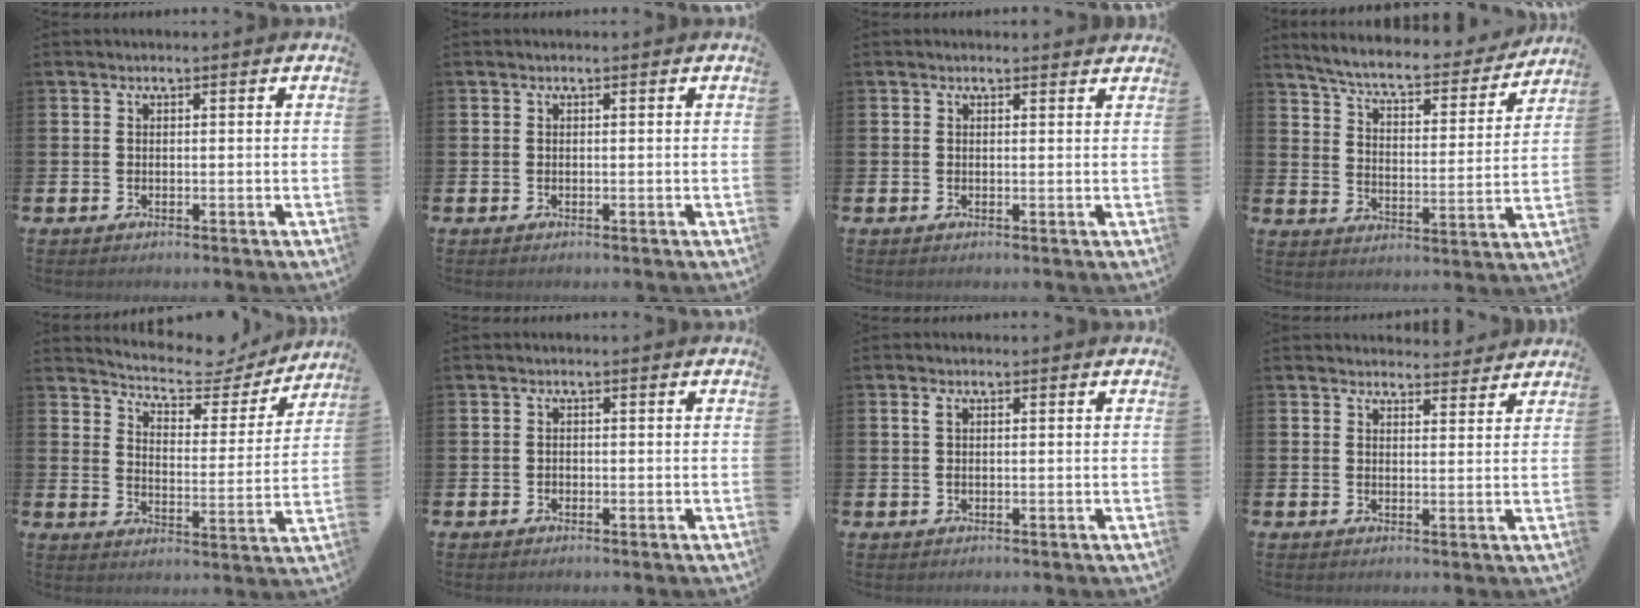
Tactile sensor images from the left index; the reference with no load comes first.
{"total": 0.0}
{"total": 0.7, "force": [0.7, 0.1, 0.1], "torque": [0.005, -0.001, 0.010]}
{"total": 6.7, "force": [6.2, 0.9, 2.5], "torque": [-0.078, -0.042, 0.101]}
{"total": 6.7, "force": [6.3, 1.9, 1.4], "torque": [-0.049, -0.049, 0.104]}
{"total": 0.6, "force": [-0.3, 0.4, 0.1], "torque": [-0.002, 0.003, -0.008]}
{"total": 1.1, "force": [0.3, 0.4, 1.0], "torque": [-0.022, 0.005, 0.005]}
{"total": 3.1, "force": [3.1, 0.6, -0.2], "torque": [0.004, -0.020, 0.054]}